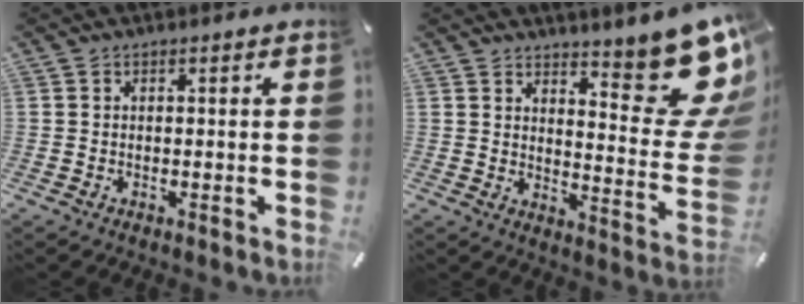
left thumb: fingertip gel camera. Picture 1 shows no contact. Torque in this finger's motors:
{"motor_torque": [1.84, 0.15, 0.84, -0.04, 0.13]}